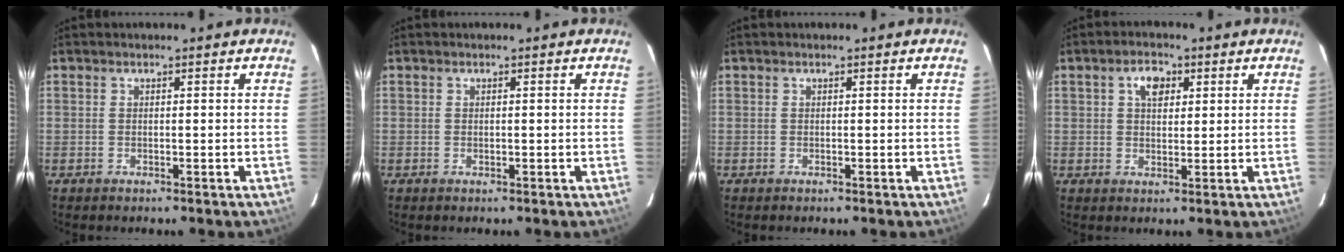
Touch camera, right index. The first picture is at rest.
{"total": 0.0}
{"total": 0.0}
{"total": 4.3, "force": [1.7, 2.7, 2.8], "torque": [-0.044, 0.013, 0.030]}